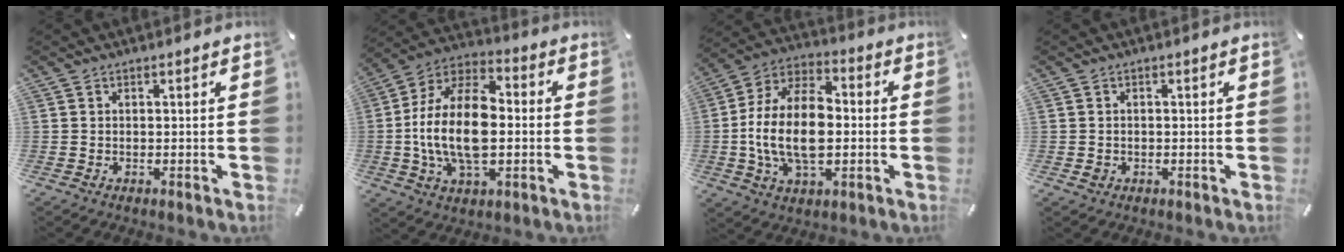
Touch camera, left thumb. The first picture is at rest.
{"total": 18.0, "force": [-2.1, 10.8, 14.3], "torque": [-0.295, -0.001, -0.044]}
{"total": 16.4, "force": [-2.5, 10.2, 12.5], "torque": [-0.268, 0.005, -0.050]}
{"total": 1.4, "force": [-0.3, 1.3, 0.6], "torque": [-0.002, 0.001, -0.010]}